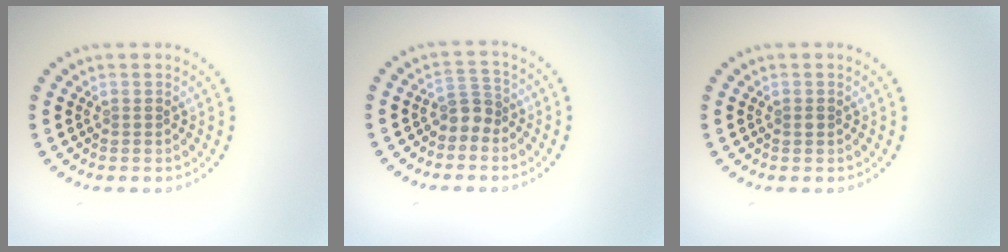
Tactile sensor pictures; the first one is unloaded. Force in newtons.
{"total": 2.0, "press": 1.5, "slide": 1.3}
{"total": 0.6, "press": 0.6, "slide": 0.0}